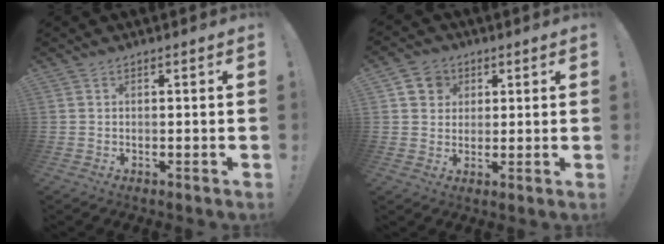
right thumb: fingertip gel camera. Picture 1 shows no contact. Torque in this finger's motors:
{"motor_torque": [0.10, 0.06, 0.31, 0.10, -0.01]}